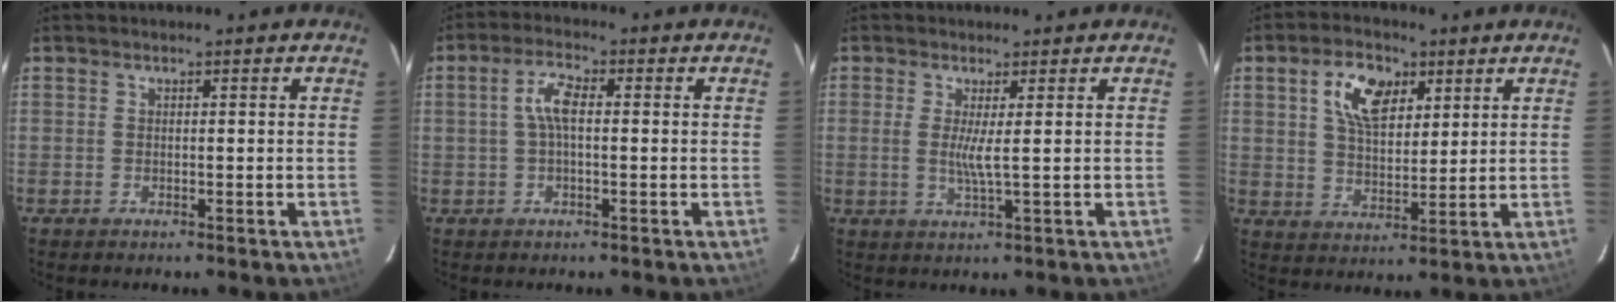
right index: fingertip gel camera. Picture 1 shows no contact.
{"total": 4.5, "force": [0.2, 1.7, 4.2], "torque": [-0.086, 0.011, 0.003]}
{"total": 3.2, "force": [0.4, -0.4, 3.1], "torque": [-0.061, -0.009, 0.004]}
{"total": 9.4, "force": [4.1, 5.4, 6.5], "torque": [-0.117, 0.017, 0.076]}